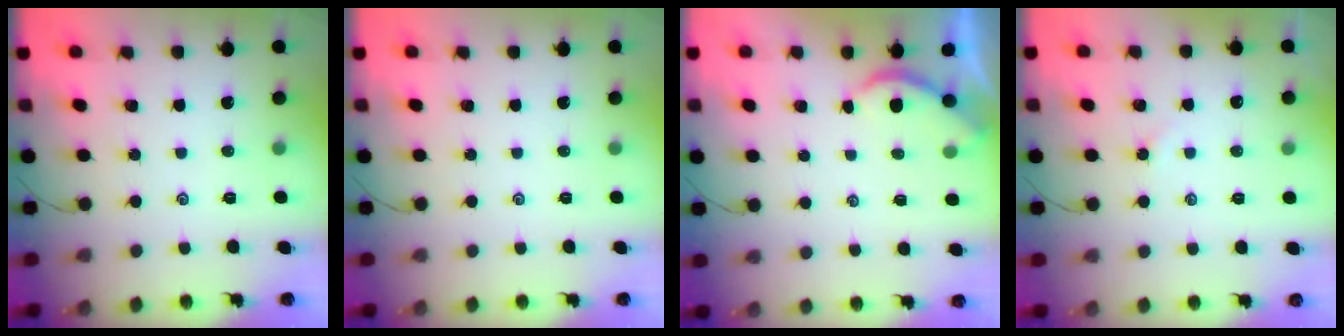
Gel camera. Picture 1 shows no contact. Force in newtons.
{"total": 0.0}
{"total": 2.0, "press": 2.0, "slide": 0.1}
{"total": 1.7, "press": 1.6, "slide": 0.4}